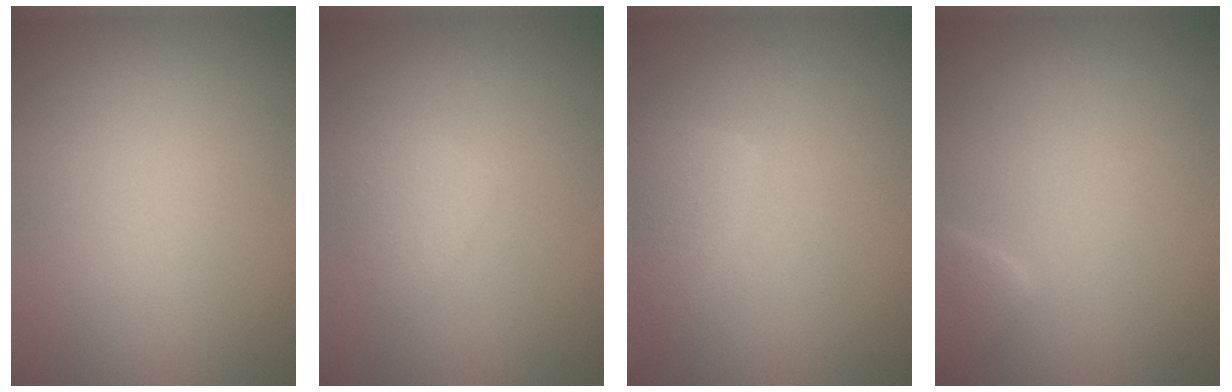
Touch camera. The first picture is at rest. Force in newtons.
{"total": 1.3, "press": 1.3, "slide": 0.1}
{"total": 2.4, "press": 2.4, "slide": 0.1}
{"total": 1.5, "press": 1.5, "slide": 0.1}